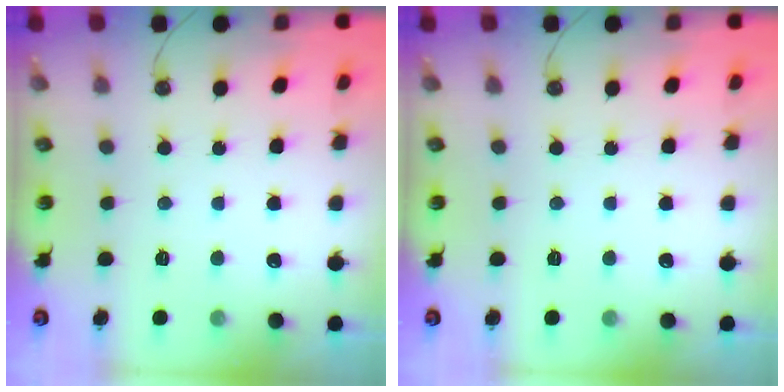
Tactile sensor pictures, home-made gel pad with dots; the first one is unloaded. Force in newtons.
{"total": 0.0}